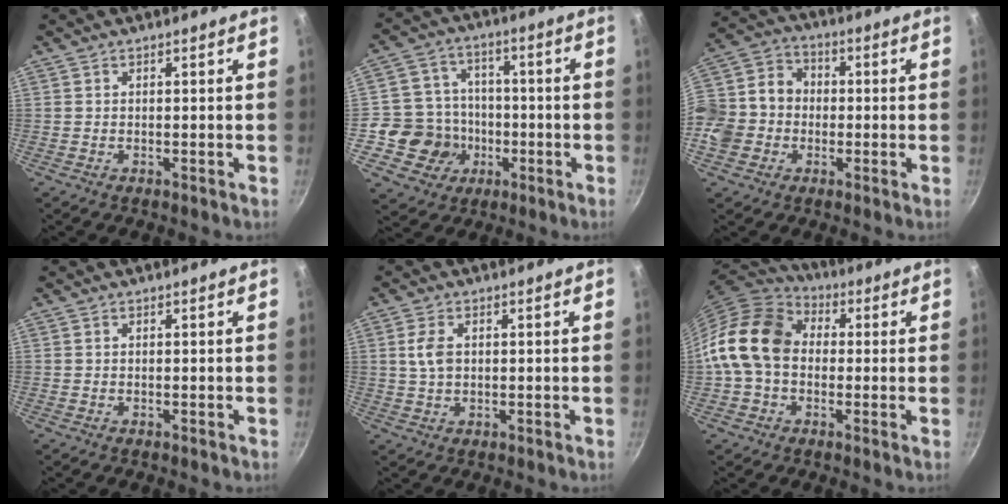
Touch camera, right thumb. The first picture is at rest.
{"total": 12.2, "force": [-2.9, 11.3, 3.5], "torque": [-0.027, 0.033, -0.052]}
{"total": 14.8, "force": [-2.6, 12.7, 7.1], "torque": [-0.126, 0.042, -0.060]}
{"total": 0.0}
{"total": 4.2, "force": [0.7, 2.7, 3.1], "torque": [-0.059, 0.004, 0.012]}
{"total": 15.4, "force": [0.5, 11.8, 10.0], "torque": [-0.160, 0.031, -0.009]}